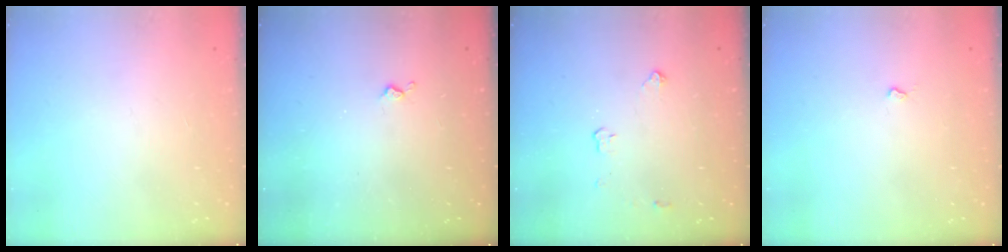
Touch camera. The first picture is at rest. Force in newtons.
{"total": 3.0, "press": 2.9, "slide": 0.4}
{"total": 3.6, "press": 3.5, "slide": 0.5}
{"total": 1.9, "press": 1.9, "slide": 0.4}